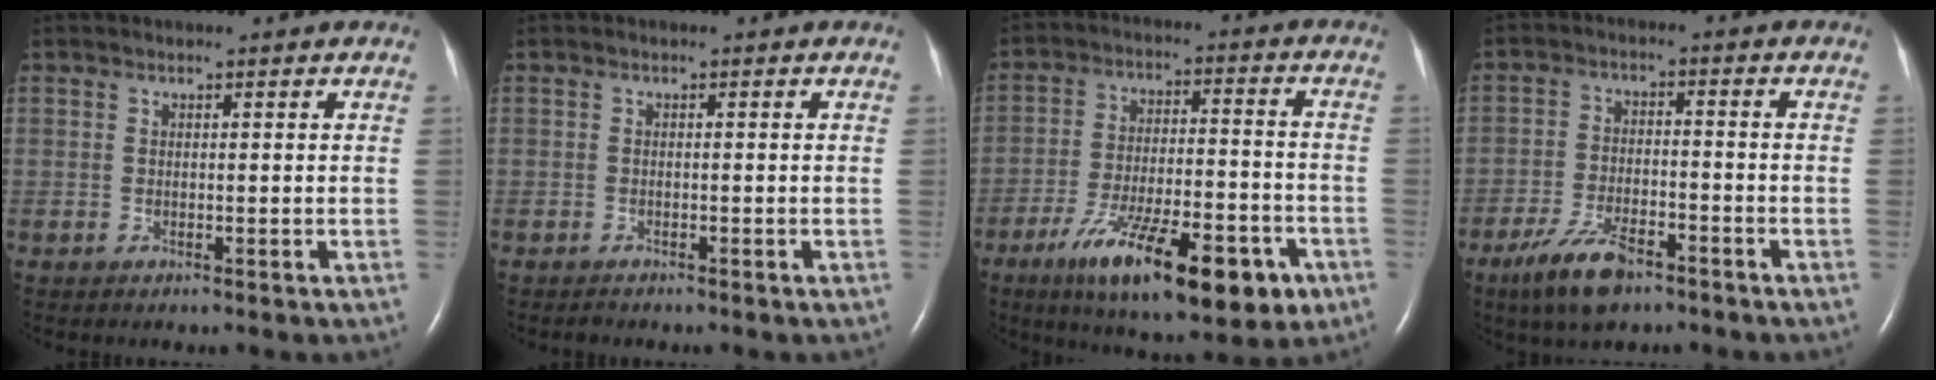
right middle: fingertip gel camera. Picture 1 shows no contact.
{"total": 0.7, "force": [-0.6, 0.2, 0.1], "torque": [-0.008, -0.002, -0.010]}
{"total": 19.0, "force": [-10.6, 5.3, 14.8], "torque": [-0.207, -0.014, -0.161]}
{"total": 7.9, "force": [-5.4, 2.6, 5.1], "torque": [-0.110, -0.010, -0.097]}